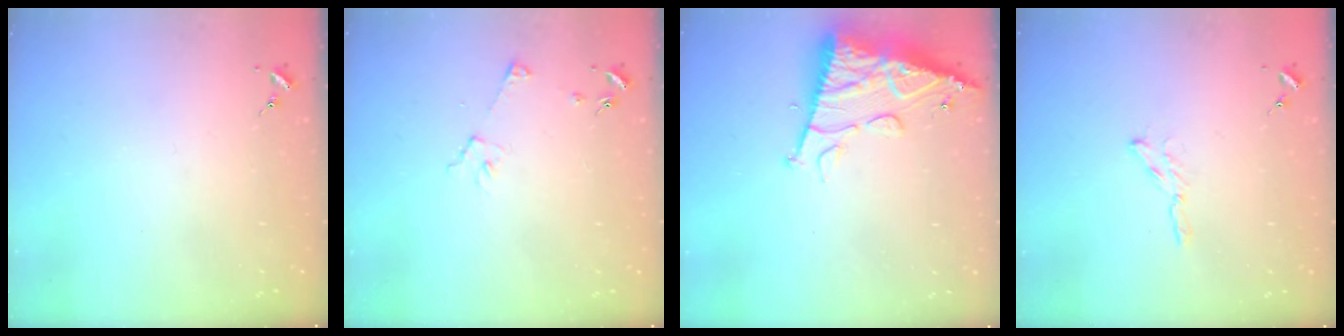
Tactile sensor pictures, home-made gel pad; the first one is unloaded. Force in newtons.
{"total": 3.8, "press": 3.8, "slide": 0.5}
{"total": 14.9, "press": 14.8, "slide": 1.5}
{"total": 3.1, "press": 3.1, "slide": 0.3}